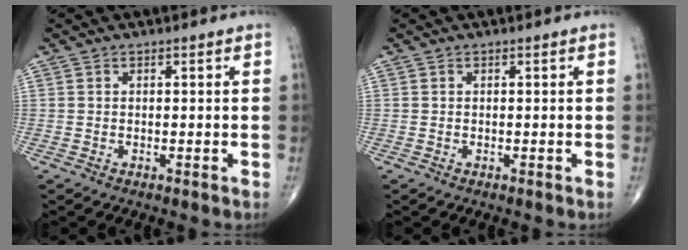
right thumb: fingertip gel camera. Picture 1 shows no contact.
{"total": 0.0}